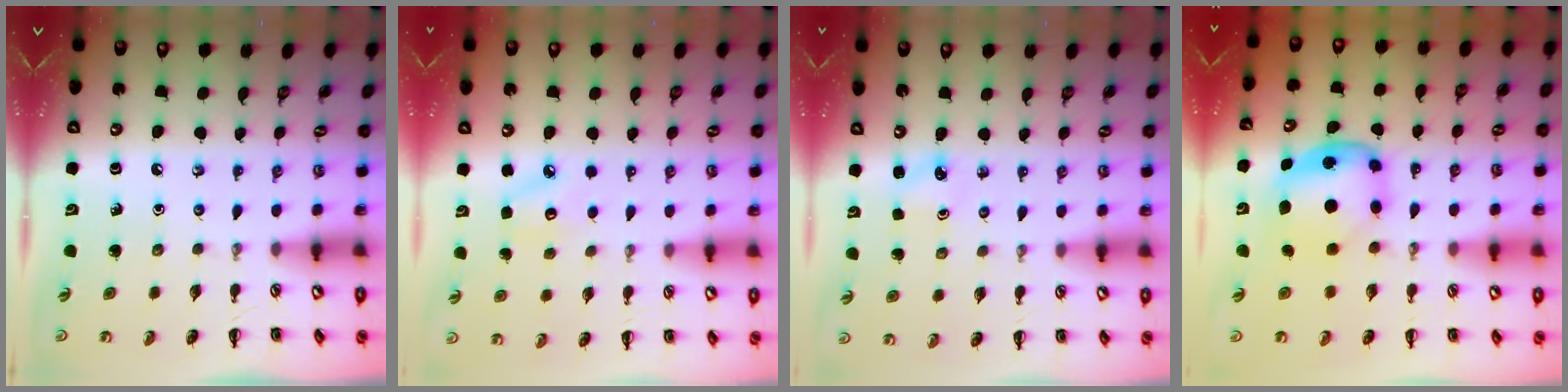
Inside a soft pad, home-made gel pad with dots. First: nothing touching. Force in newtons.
{"total": 5.2, "press": 5.0, "slide": 1.5}
{"total": 2.3, "press": 2.2, "slide": 0.7}
{"total": 6.1, "press": 6.1, "slide": 0.7}